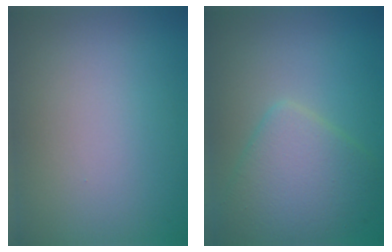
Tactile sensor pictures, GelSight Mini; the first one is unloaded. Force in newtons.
{"total": 4.8, "press": 4.8, "slide": 0.2}